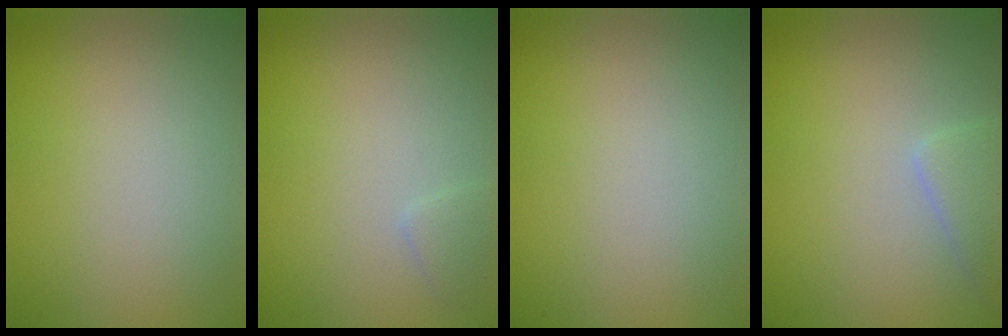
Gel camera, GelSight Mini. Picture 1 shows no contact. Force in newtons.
{"total": 0.9, "press": 0.9, "slide": 0.1}
{"total": 0.0}
{"total": 2.0, "press": 2.0, "slide": 0.2}